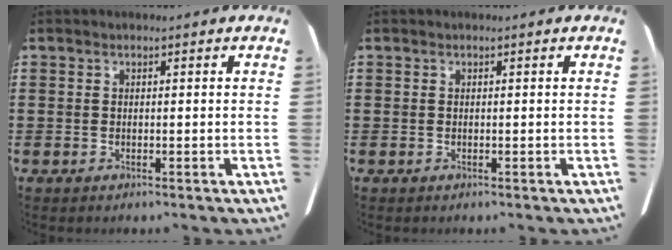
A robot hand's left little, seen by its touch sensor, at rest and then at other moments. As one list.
[{"total": 0.0}]